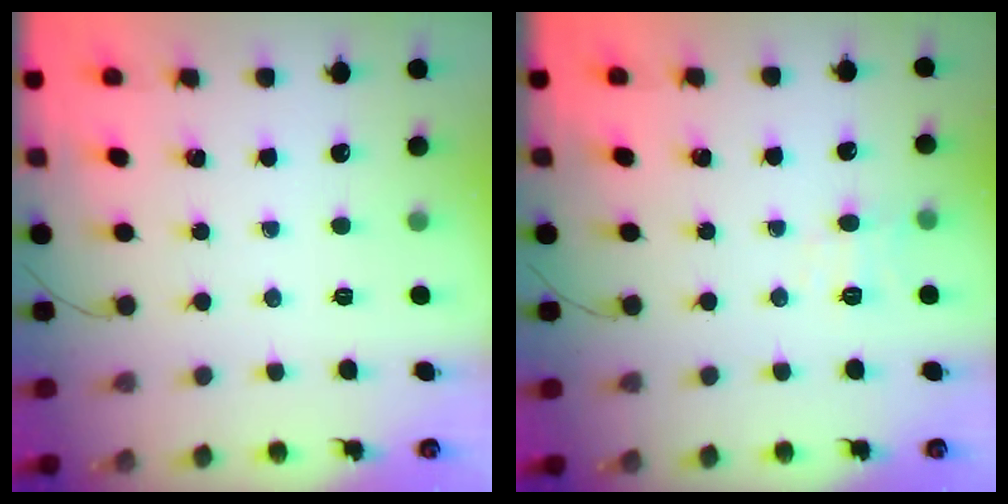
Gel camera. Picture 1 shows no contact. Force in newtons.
{"total": 6.6, "press": 6.5, "slide": 1.4}